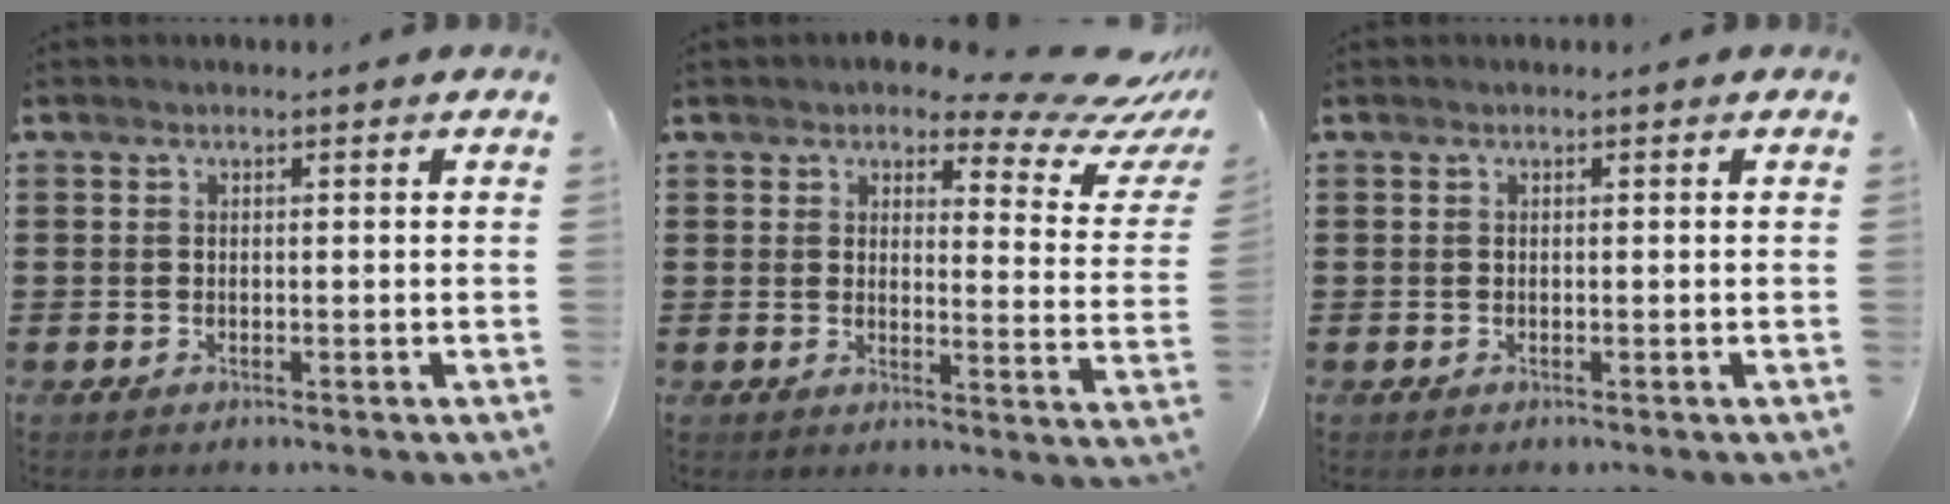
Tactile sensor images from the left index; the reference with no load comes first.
{"total": 6.8, "force": [5.6, 1.3, 3.6], "torque": [-0.059, -0.035, 0.092]}
{"total": 0.0}